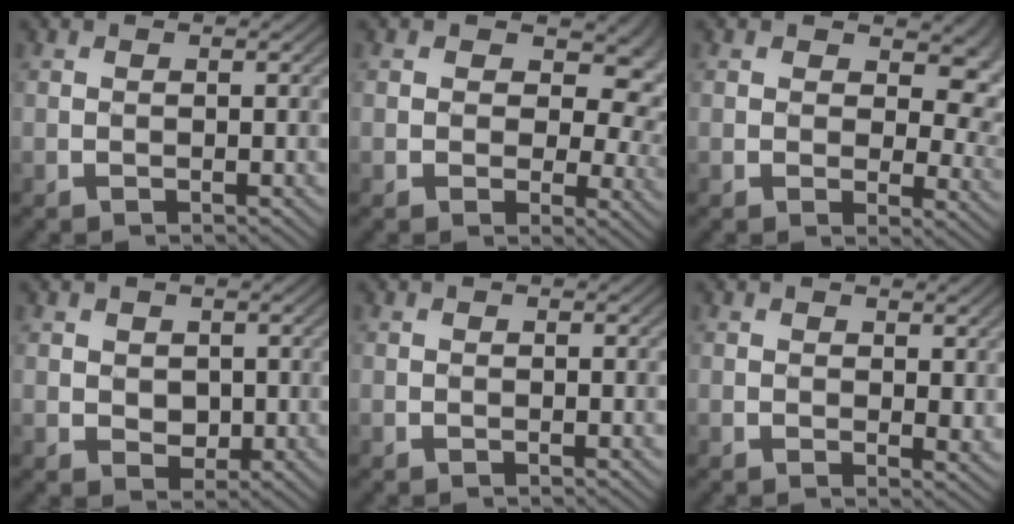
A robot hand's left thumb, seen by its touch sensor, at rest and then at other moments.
{"total": 9.9, "force": [1.7, 7.0, 6.7], "torque": [-0.113, 0.001, 0.030]}
{"total": 9.1, "force": [2.9, 5.9, 6.2], "torque": [-0.119, -0.007, 0.051]}
{"total": 3.2, "force": [0.3, 2.8, 1.5], "torque": [-0.051, 0.000, -0.004]}
{"total": 0.0}
{"total": 2.6, "force": [1.5, 1.7, 1.4], "torque": [-0.033, -0.004, 0.027]}